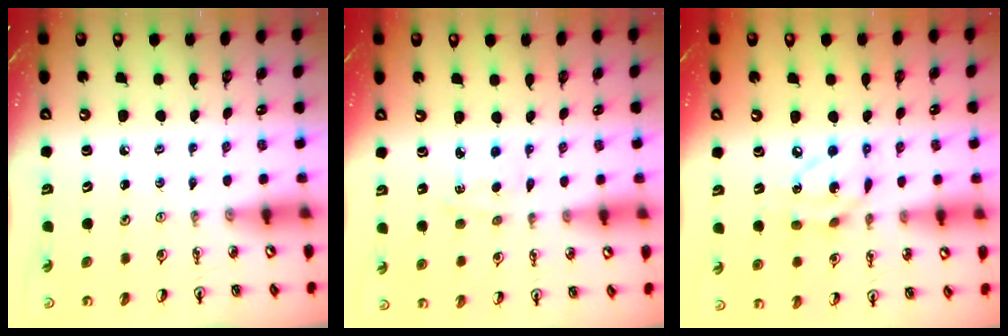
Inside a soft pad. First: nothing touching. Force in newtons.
{"total": 3.3, "press": 3.3, "slide": 0.5}
{"total": 10.4, "press": 10.4, "slide": 0.6}